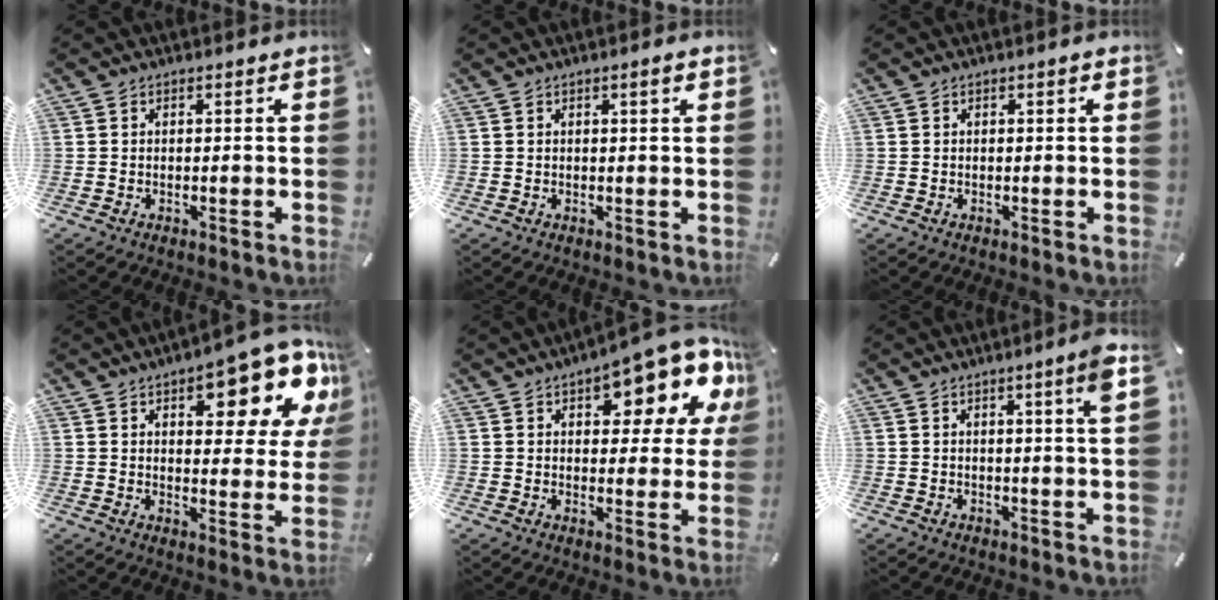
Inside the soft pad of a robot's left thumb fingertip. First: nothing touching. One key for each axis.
{"total": 1.7, "fx": 0.7, "fy": 0.2, "fz": 1.6, "tx": -0.023, "ty": -0.001, "tz": 0.009}
{"total": 0.7, "fx": 0.2, "fy": 0.2, "fz": 0.7, "tx": -0.013, "ty": 0.003, "tz": 0.002}
{"total": 17.2, "fx": 9.5, "fy": 7.0, "fz": 12.5, "tx": -0.150, "ty": -0.063, "tz": 0.151}
{"total": 15.7, "fx": 9.5, "fy": 6.4, "fz": 10.7, "tx": -0.130, "ty": -0.070, "tz": 0.157}
{"total": 5.8, "fx": 2.6, "fy": 0.0, "fz": 5.2, "tx": -0.077, "ty": -0.012, "tz": 0.037}